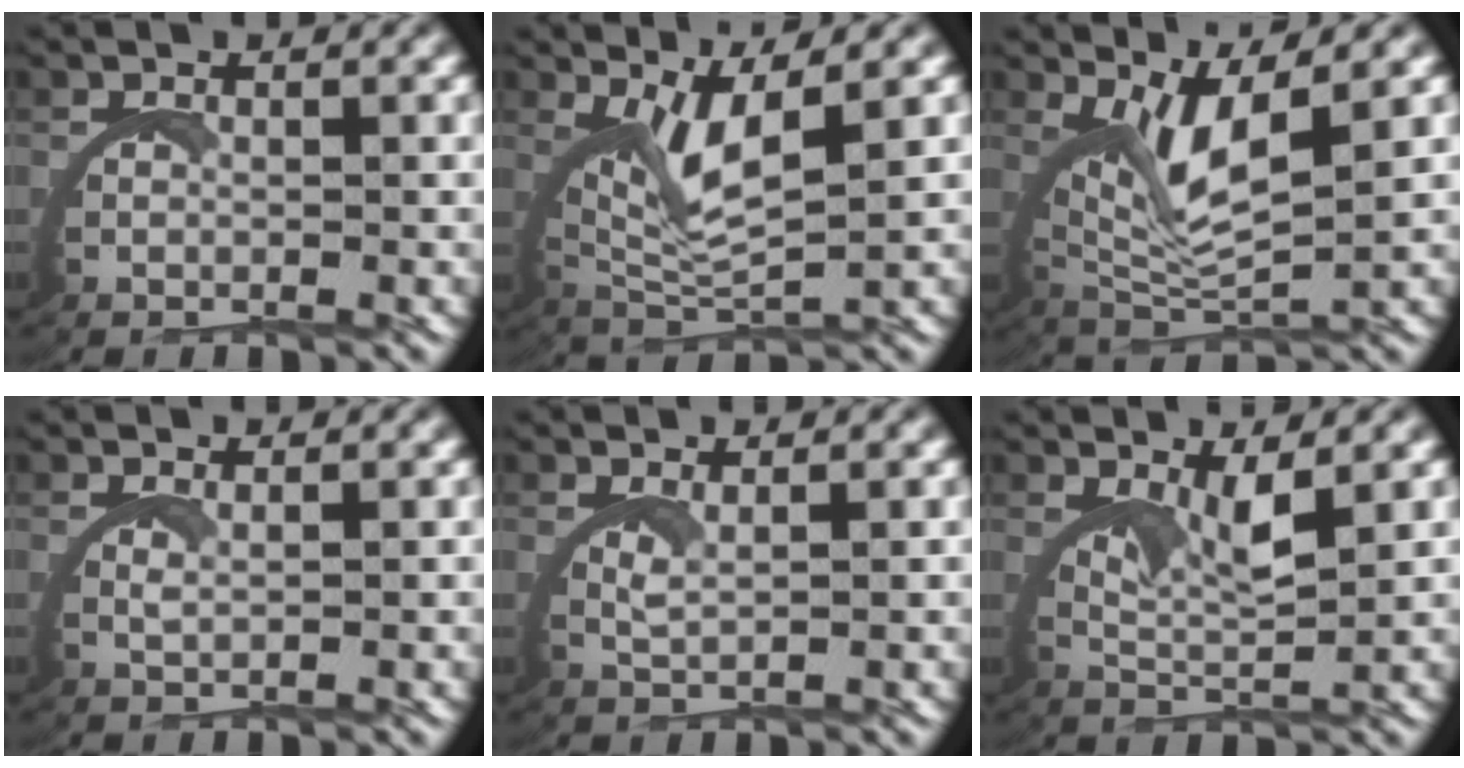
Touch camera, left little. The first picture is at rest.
{"total": 5.4, "force": [2.6, 1.5, 4.5], "torque": [-0.108, -0.008, 0.050]}
{"total": 6.1, "force": [2.8, 2.0, 5.1], "torque": [-0.123, -0.010, 0.057]}
{"total": 1.3, "force": [1.1, -0.5, 0.5], "torque": [-0.017, -0.005, 0.024]}
{"total": 1.8, "force": [1.4, -0.5, 1.0], "torque": [-0.028, -0.007, 0.032]}
{"total": 3.8, "force": [2.5, 0.3, 2.9], "torque": [-0.062, -0.009, 0.047]}